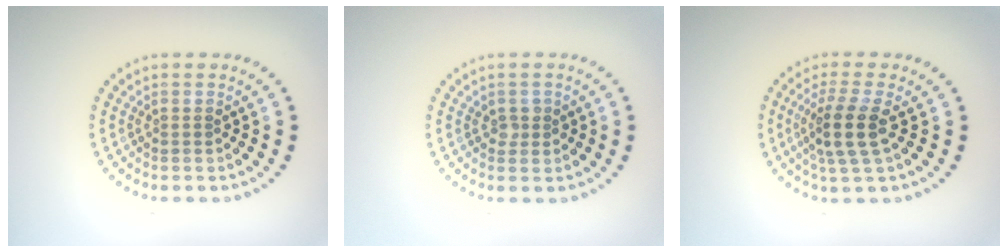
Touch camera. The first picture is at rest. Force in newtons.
{"total": 1.0, "press": 1.0, "slide": 0.1}
{"total": 3.7, "press": 3.0, "slide": 2.2}